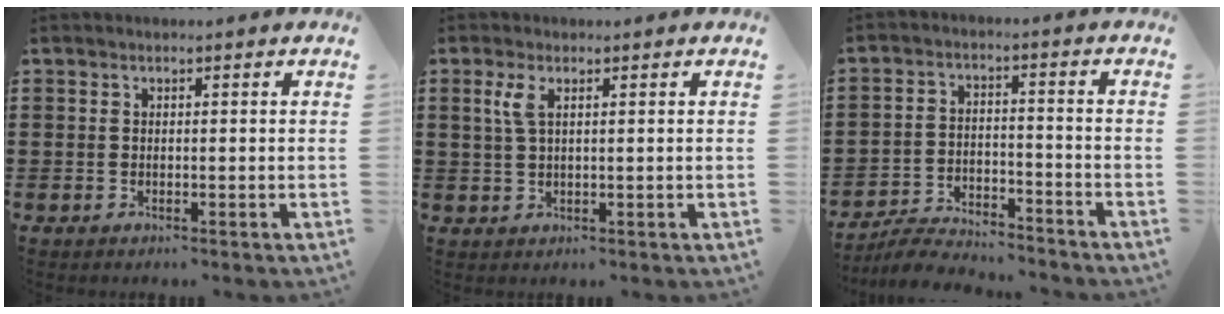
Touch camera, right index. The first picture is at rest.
{"total": 2.8, "force": [1.1, 1.0, 2.4], "torque": [-0.051, 0.007, 0.017]}
{"total": 5.5, "force": [-5.4, 0.5, 0.6], "torque": [-0.019, 0.006, -0.108]}